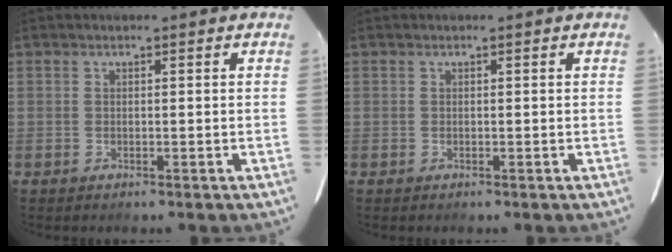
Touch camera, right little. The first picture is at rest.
{"total": 0.0}